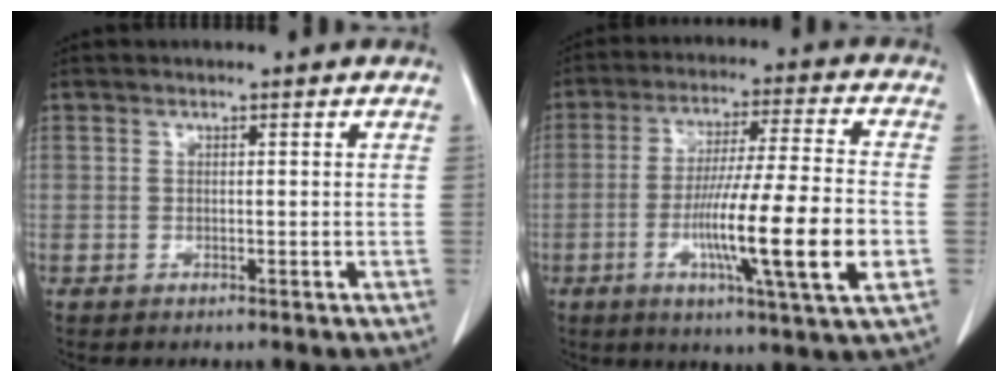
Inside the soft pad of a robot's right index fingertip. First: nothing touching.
{"total": 16.0, "force": [-4.0, -0.1, 15.4], "torque": [-0.264, -0.013, -0.068]}